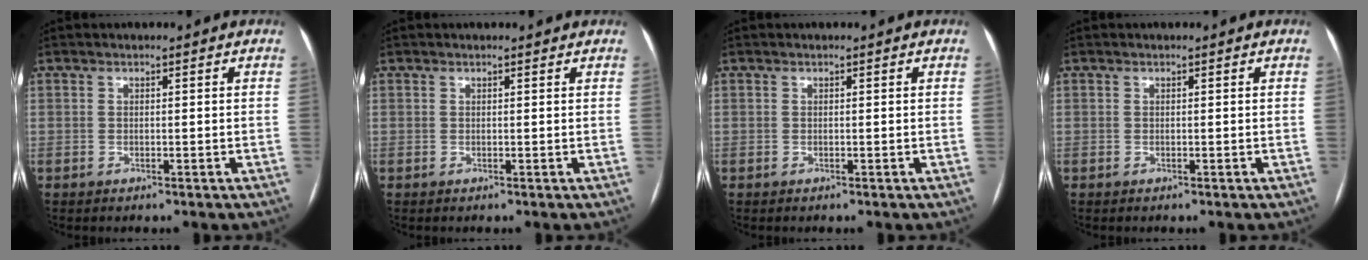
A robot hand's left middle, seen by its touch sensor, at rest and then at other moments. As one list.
[{"total": 1.1, "force": [1.0, 0.2, 0.3], "torque": [-0.013, 0.007, 0.013]}, {"total": 0.0}, {"total": 0.0}]